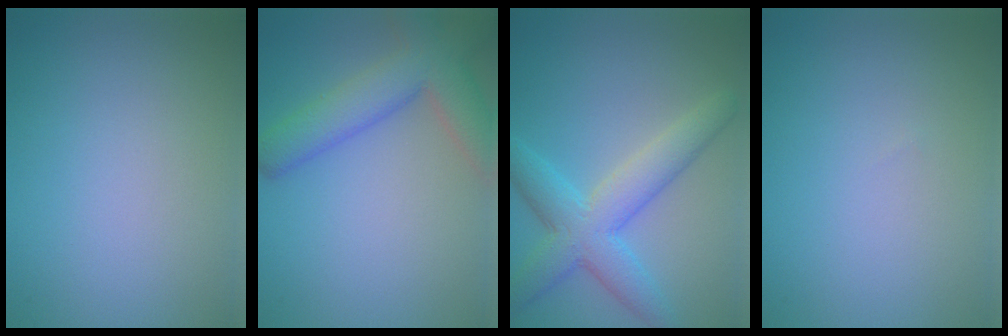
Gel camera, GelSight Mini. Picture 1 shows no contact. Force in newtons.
{"total": 6.1, "press": 6.1, "slide": 0.4}
{"total": 5.8, "press": 5.8, "slide": 0.3}
{"total": 0.0}